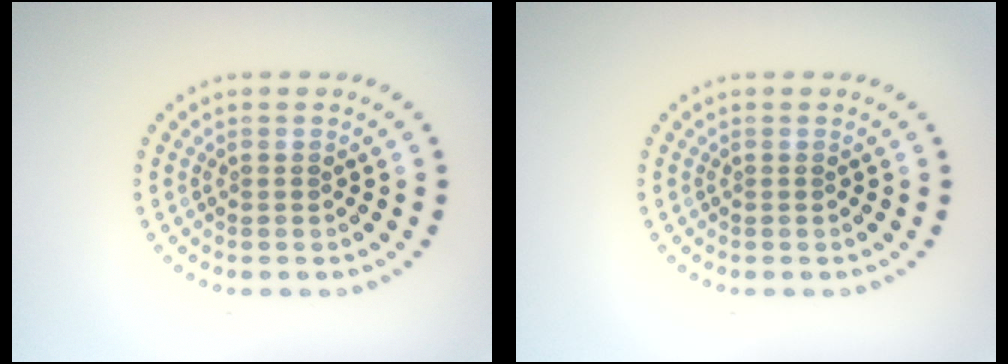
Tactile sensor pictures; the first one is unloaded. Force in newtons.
{"total": 0.0}